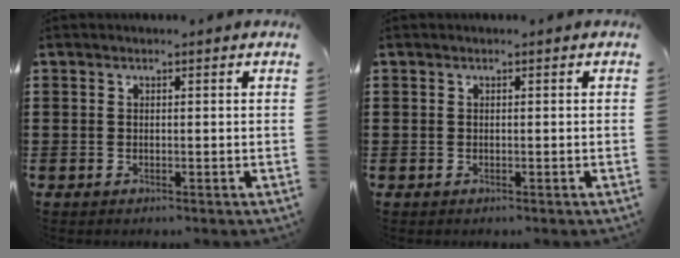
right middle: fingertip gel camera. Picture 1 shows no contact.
{"total": 0.0}